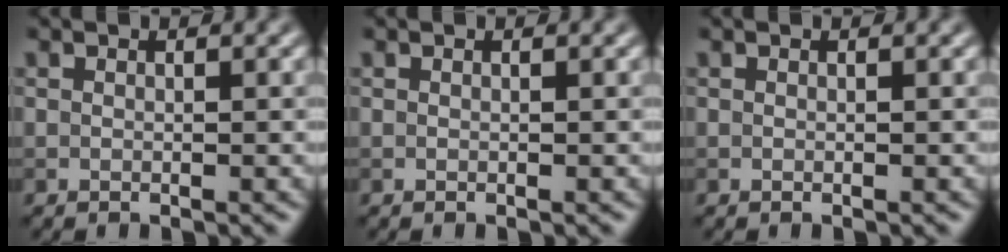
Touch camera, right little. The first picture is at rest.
{"total": 0.0}
{"total": 0.0}